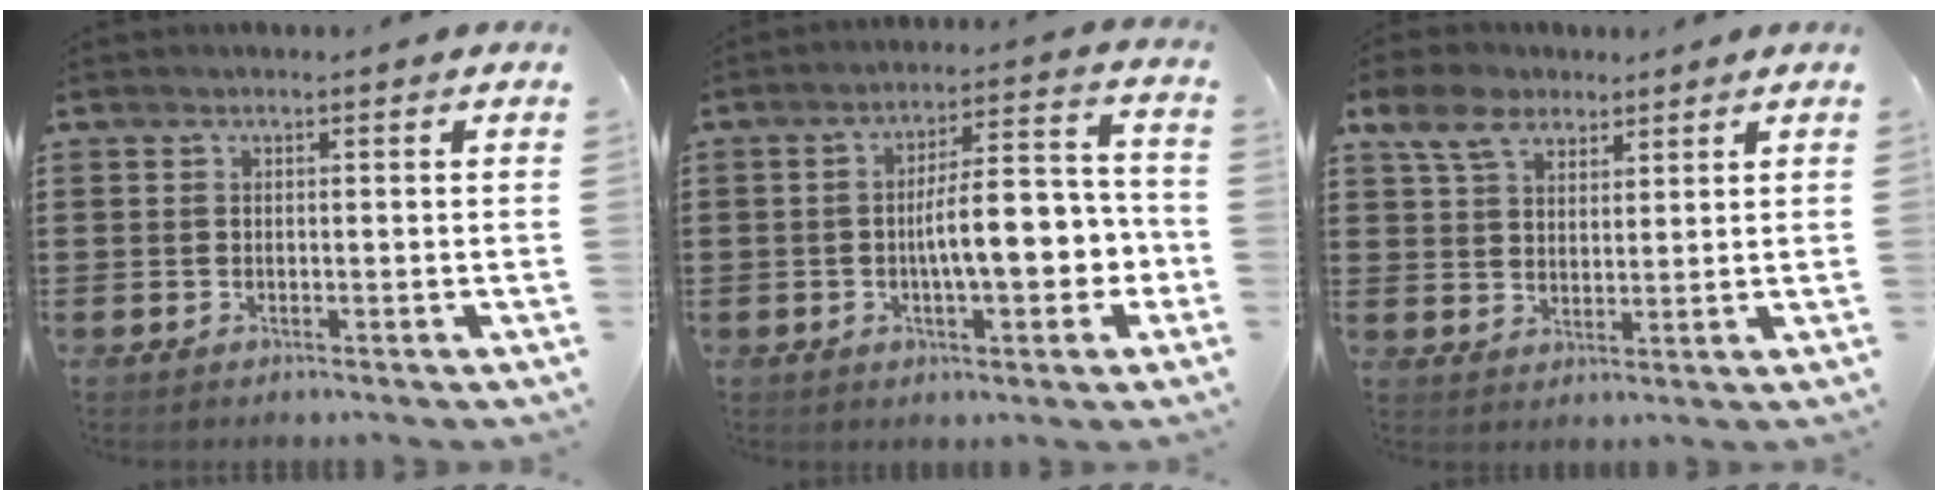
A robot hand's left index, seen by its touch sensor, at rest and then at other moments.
{"total": 9.3, "force": [-1.5, 3.0, 8.7], "torque": [-0.120, -0.002, -0.035]}
{"total": 6.3, "force": [4.1, 3.8, 2.7], "torque": [-0.067, 0.004, 0.075]}